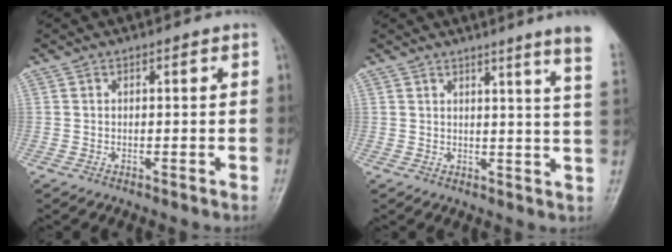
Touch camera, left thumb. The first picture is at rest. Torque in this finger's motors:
{"motor_torque": [3.59, 1.42, 1.60, -1.17, 0.20]}